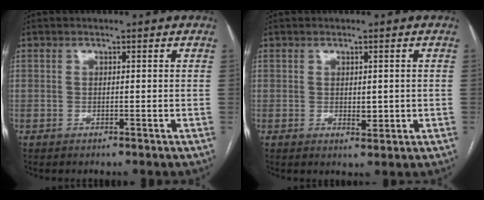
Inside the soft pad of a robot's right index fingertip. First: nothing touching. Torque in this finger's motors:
{"motor_torque": [0.31, 0.46, 0.07, 0.03]}